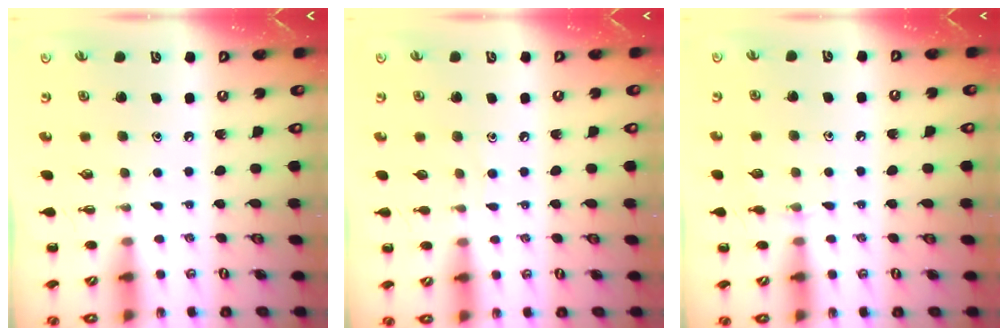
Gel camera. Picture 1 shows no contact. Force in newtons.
{"total": 2.5, "press": 2.3, "slide": 1.0}
{"total": 4.8, "press": 4.5, "slide": 1.5}